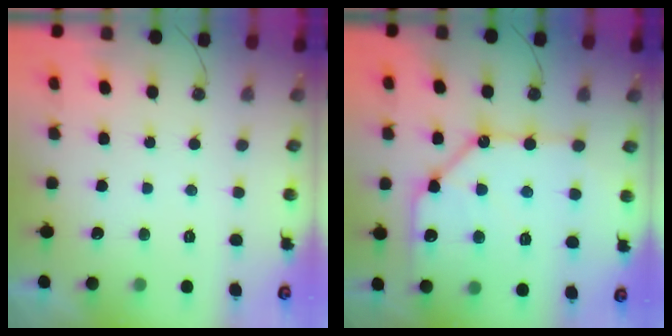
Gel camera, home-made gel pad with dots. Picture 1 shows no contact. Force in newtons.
{"total": 15.7, "press": 15.6, "slide": 1.7}